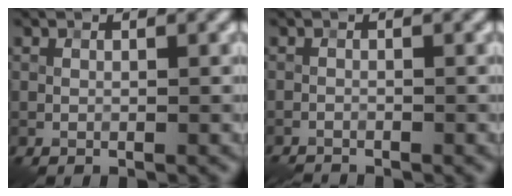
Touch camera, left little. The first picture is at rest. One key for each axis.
{"total": 2.5, "fx": -2.5, "fy": 0.2, "fz": 0.5, "tx": -0.018, "ty": -0.009, "tz": -0.047}